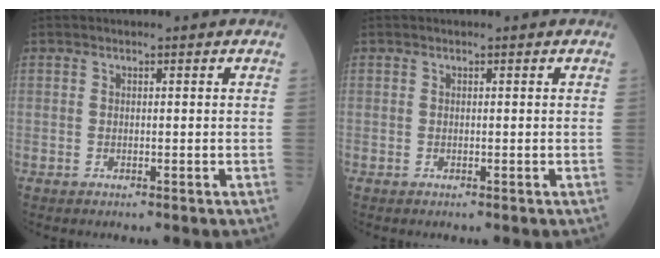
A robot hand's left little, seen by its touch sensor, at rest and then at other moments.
{"total": 0.0}